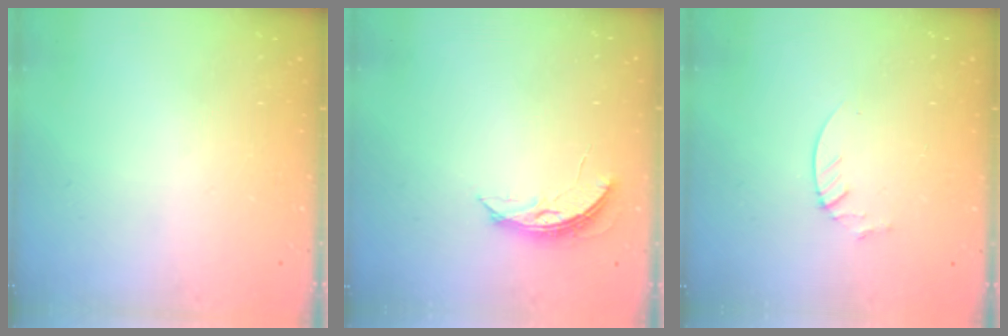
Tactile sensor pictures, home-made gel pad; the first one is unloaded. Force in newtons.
{"total": 4.6, "press": 4.5, "slide": 0.4}
{"total": 2.1, "press": 2.1, "slide": 0.2}